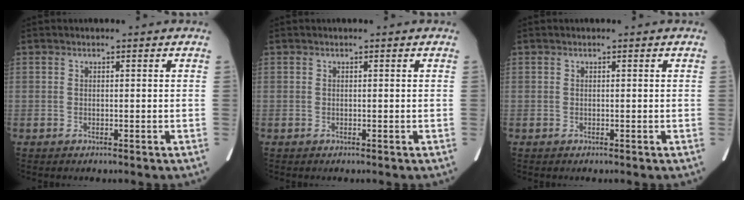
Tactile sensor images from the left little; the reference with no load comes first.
{"total": 0.0}
{"total": 0.0}